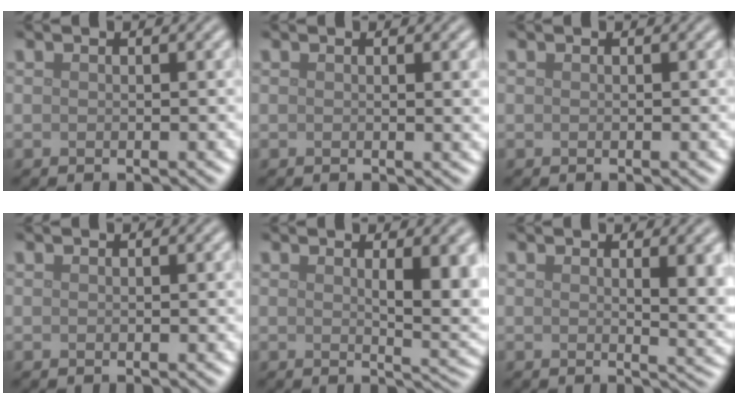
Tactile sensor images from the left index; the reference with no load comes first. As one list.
[{"total": 1.5, "force": [0.3, 0.4, 1.4], "torque": [-0.014, 0.001, 0.003]}, {"total": 0.0}, {"total": 0.0}, {"total": 5.4, "force": [1.1, 1.5, 5.0], "torque": [-0.062, -0.006, 0.023]}, {"total": 4.2, "force": [1.1, 1.3, 3.9], "torque": [-0.041, -0.001, 0.017]}]